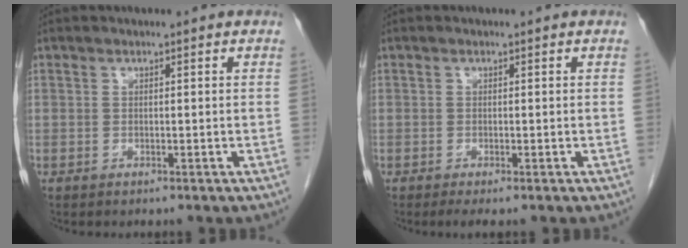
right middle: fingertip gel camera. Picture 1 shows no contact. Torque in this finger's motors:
{"motor_torque": [0.35, -0.18, -0.01, 0.02]}